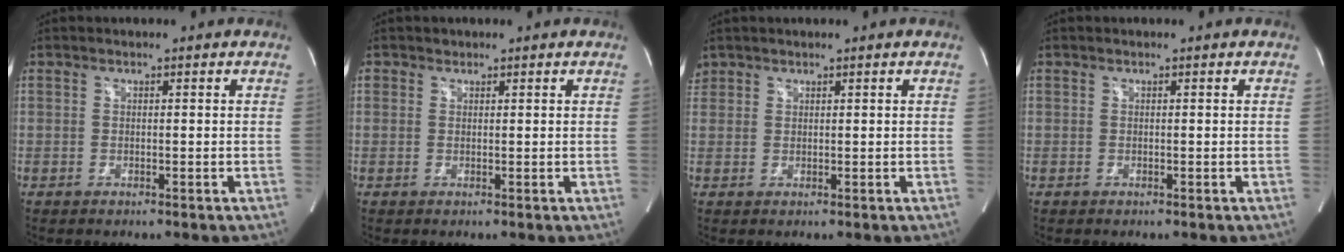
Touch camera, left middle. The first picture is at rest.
{"total": 0.8, "force": [0.5, 0.6, 0.0], "torque": [0.005, -0.003, 0.008]}
{"total": 2.0, "force": [1.5, 1.3, 0.1], "torque": [-0.002, 0.014, 0.030]}
{"total": 0.0}